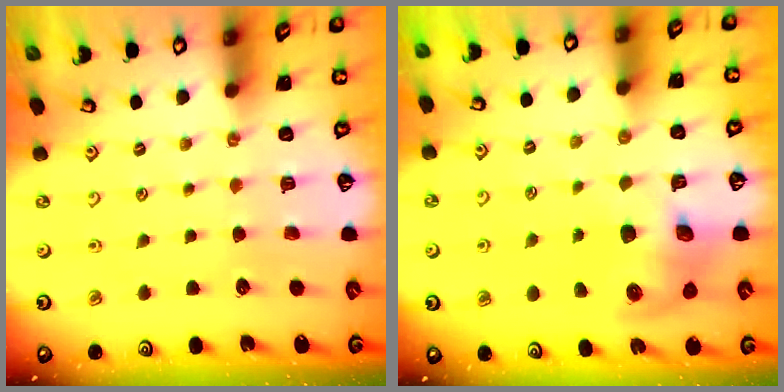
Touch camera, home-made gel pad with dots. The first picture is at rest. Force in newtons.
{"total": 9.4, "press": 9.3, "slide": 1.3}